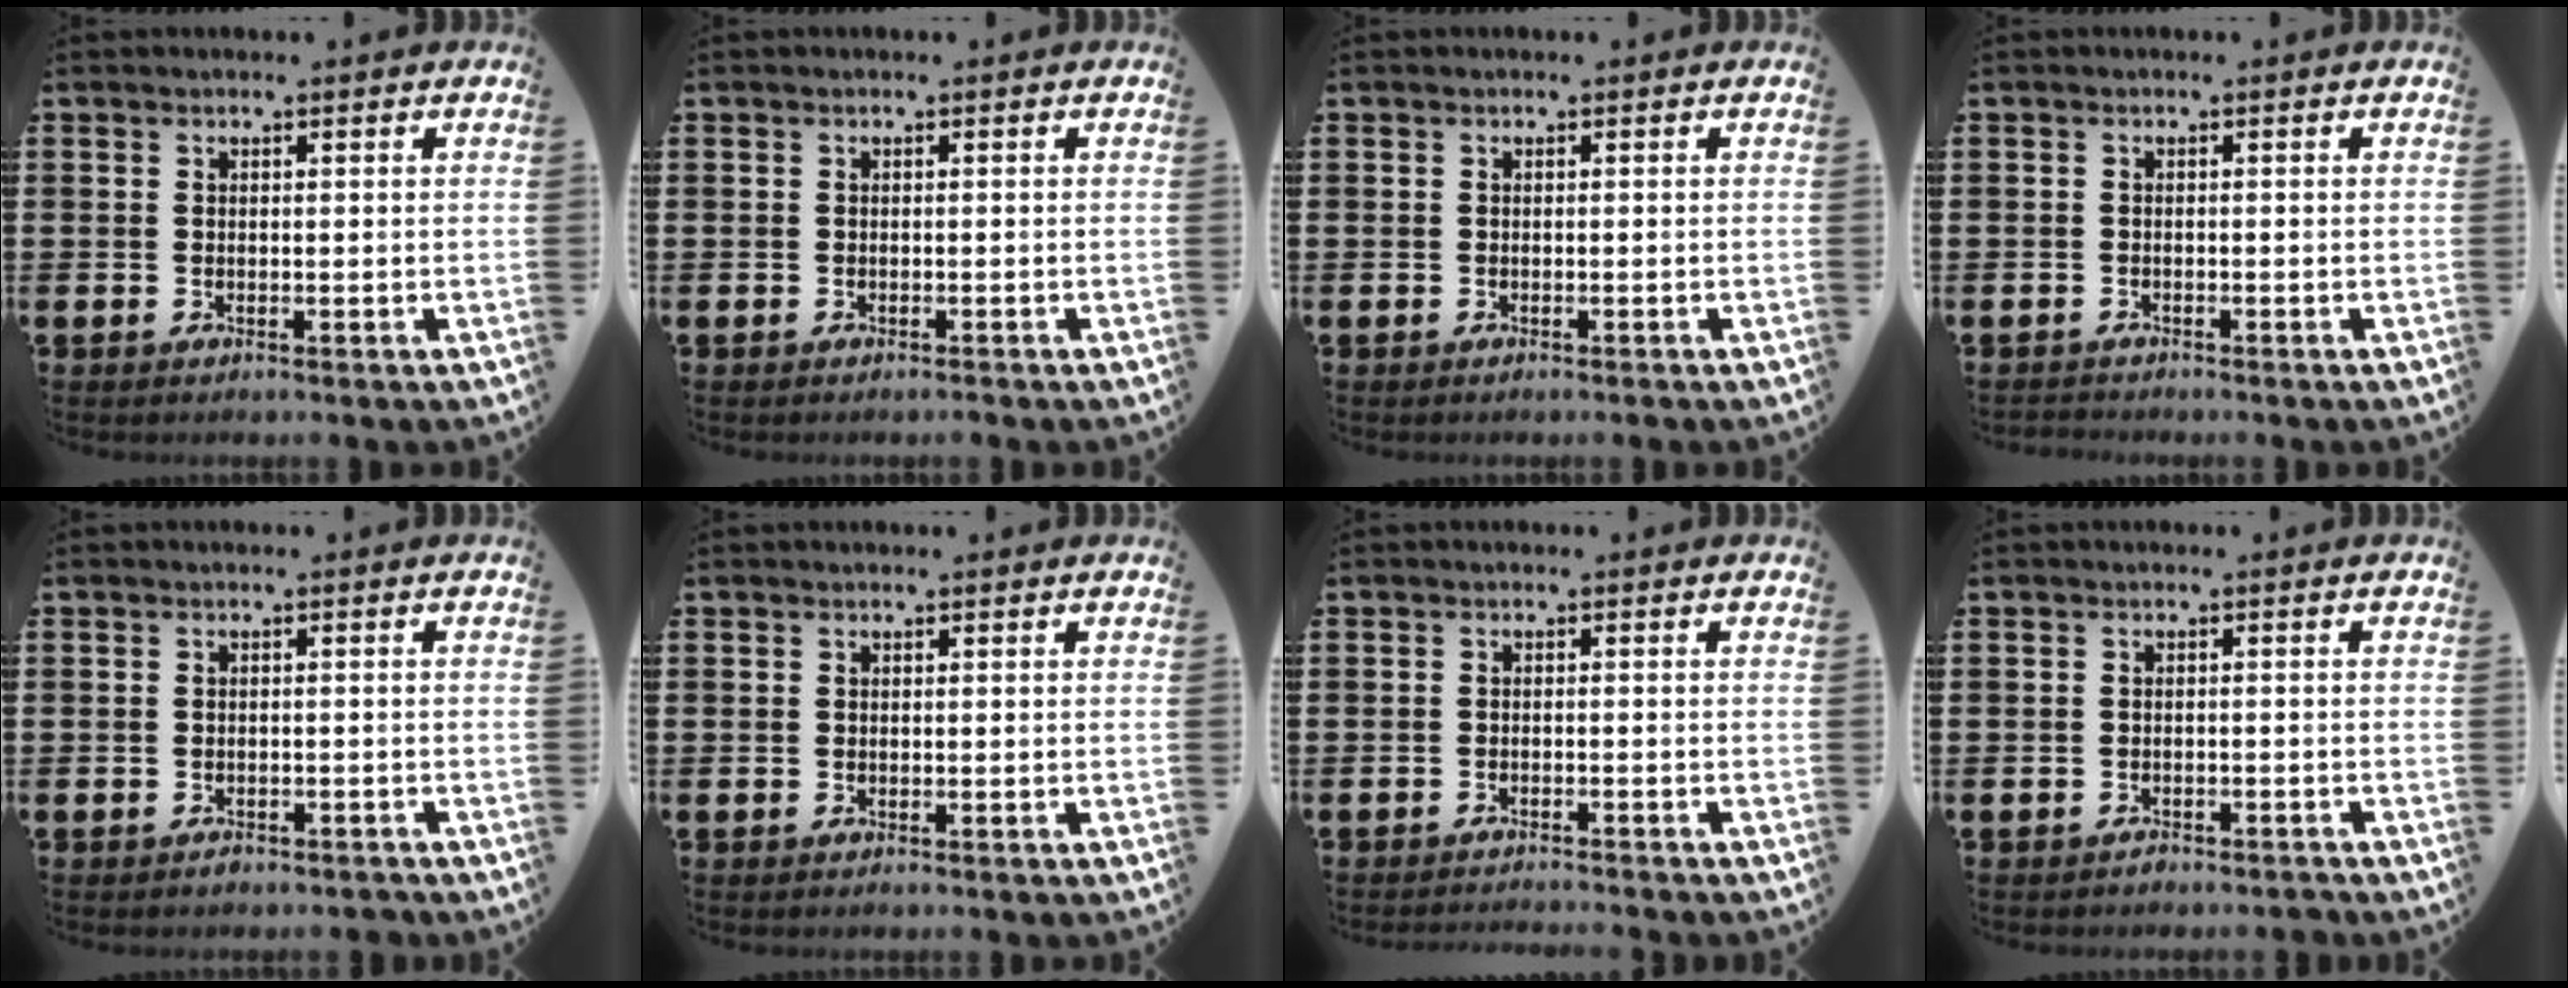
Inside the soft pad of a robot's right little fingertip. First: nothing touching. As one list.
[{"total": 0.0}, {"total": 0.0}, {"total": 0.5, "force": [-0.5, 0.1, 0.0], "torque": [-0.001, -0.002, -0.011]}, {"total": 0.6, "force": [-0.5, 0.3, 0.0], "torque": [-0.004, 0.001, -0.011]}, {"total": 0.0}, {"total": 1.0, "force": [-1.0, -0.2, -0.1], "torque": [0.001, 0.001, -0.021]}, {"total": 0.8, "force": [-0.8, 0.1, -0.1], "torque": [-0.004, 0.002, -0.017]}]